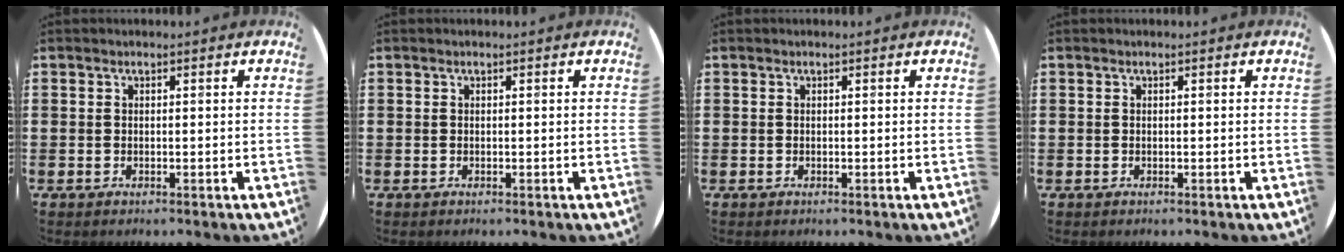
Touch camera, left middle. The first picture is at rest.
{"total": 0.0}
{"total": 0.0}
{"total": 0.0}